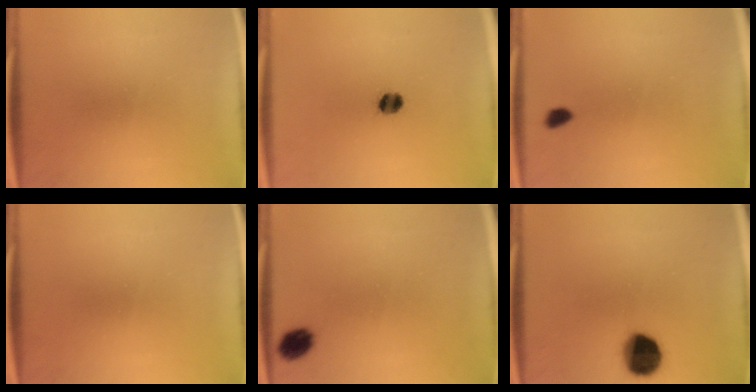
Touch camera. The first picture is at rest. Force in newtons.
{"total": 3.8}
{"total": 1.7}
{"total": 0.0}
{"total": 4.6}
{"total": 11.6}